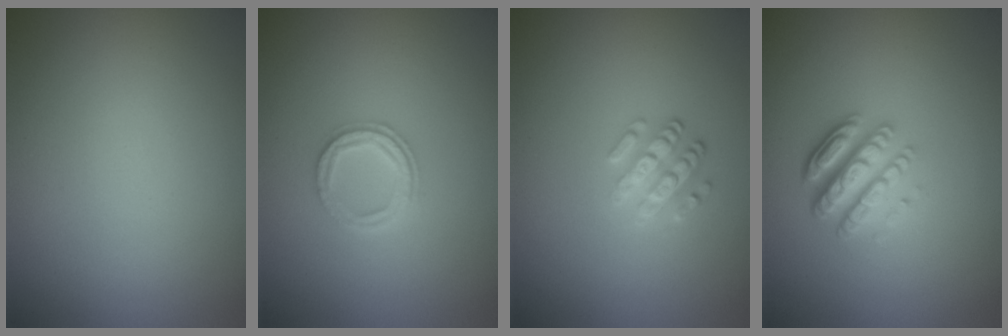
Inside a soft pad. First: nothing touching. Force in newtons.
{"total": 2.4, "press": 2.4, "slide": 0.4}
{"total": 2.6, "press": 2.4, "slide": 1.1}
{"total": 4.8, "press": 3.4, "slide": 3.4}